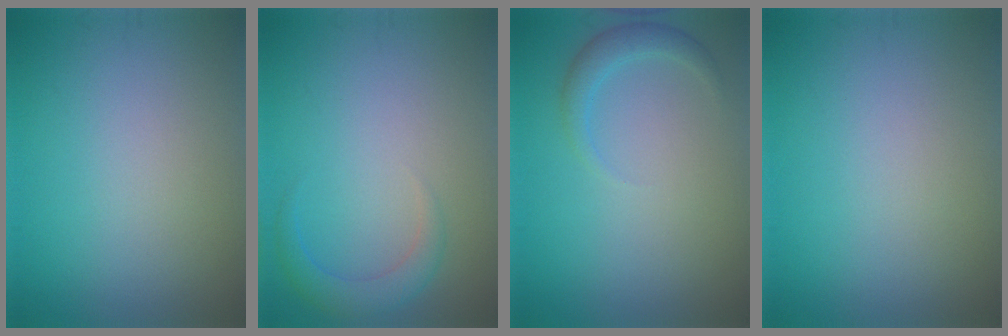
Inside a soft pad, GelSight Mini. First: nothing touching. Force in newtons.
{"total": 2.3, "press": 2.3, "slide": 0.2}
{"total": 1.7, "press": 1.7, "slide": 0.1}
{"total": 0.0}